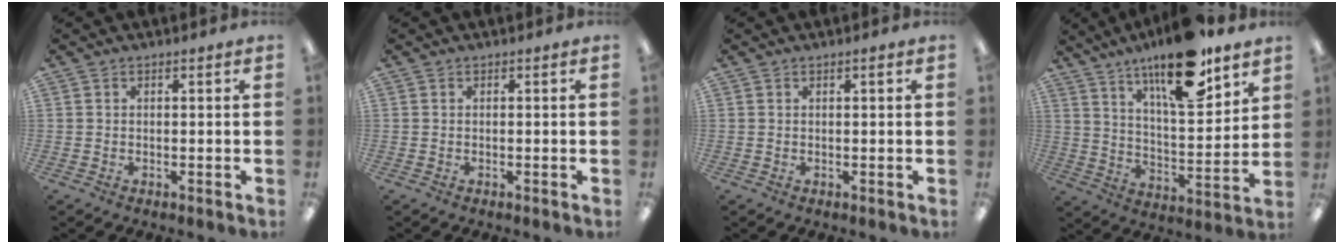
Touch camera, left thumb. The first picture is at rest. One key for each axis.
{"total": 0.0}
{"total": 0.8, "fx": 0.4, "fy": 0.1, "fz": 0.6, "tx": -0.013, "ty": 0.002, "tz": 0.007}
{"total": 18.6, "fx": 13.4, "fy": 5.6, "fz": 11.6, "tx": -0.185, "ty": -0.076, "tz": 0.219}